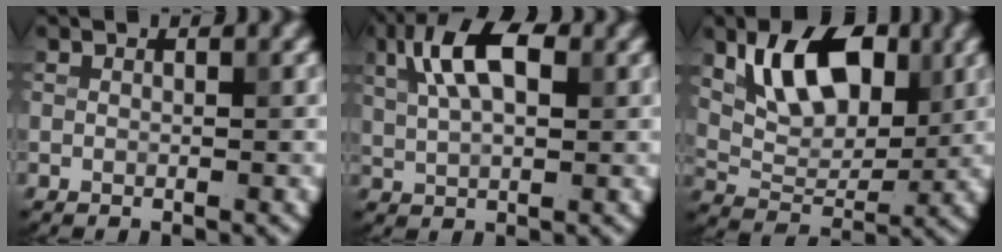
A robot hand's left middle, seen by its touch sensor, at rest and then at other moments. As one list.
[{"total": 6.6, "force": [2.3, 3.2, 5.2], "torque": [-0.102, 0.016, 0.032]}, {"total": 7.6, "force": [2.9, 4.3, 5.5], "torque": [-0.088, -0.004, 0.046]}]